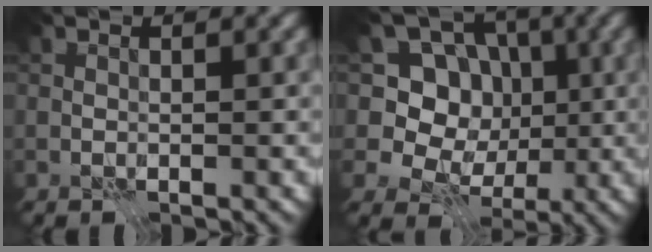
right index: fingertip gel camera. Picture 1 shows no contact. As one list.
[{"total": 7.8, "force": [0.7, 6.9, 3.6], "torque": [-0.063, 0.014, -0.022]}]